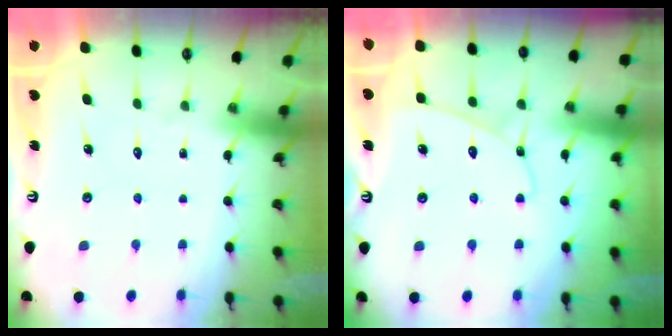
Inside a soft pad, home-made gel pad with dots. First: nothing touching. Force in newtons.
{"total": 4.8, "press": 4.8, "slide": 0.4}